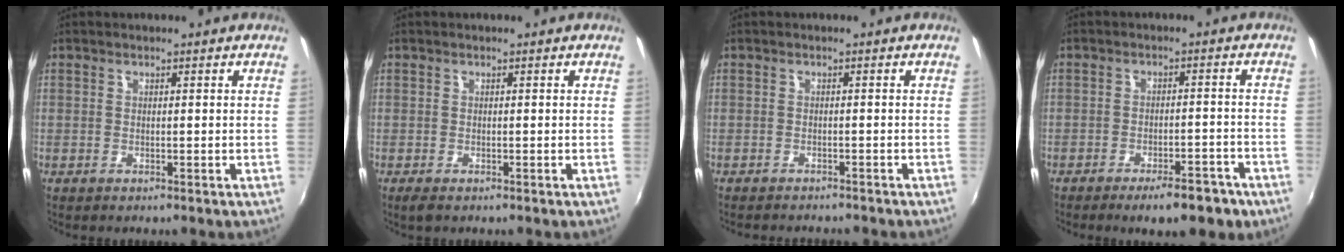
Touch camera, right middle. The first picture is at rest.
{"total": 1.4, "force": [-0.9, 0.6, 0.9], "torque": [-0.018, -0.007, -0.016]}
{"total": 4.8, "force": [-4.4, 0.9, 1.6], "torque": [-0.041, -0.012, -0.063]}
{"total": 7.5, "force": [-5.4, 2.4, 4.6], "torque": [-0.076, 0.004, -0.065]}